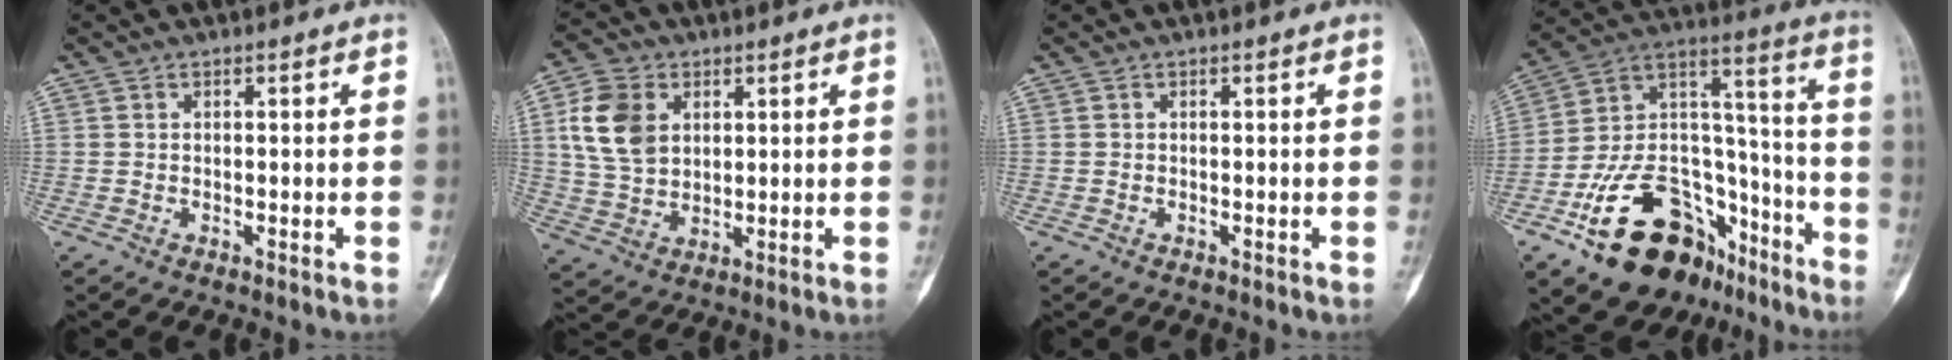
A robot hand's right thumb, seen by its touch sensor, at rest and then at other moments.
{"total": 11.0, "force": [3.2, 7.9, 6.9], "torque": [-0.122, -0.005, 0.065]}
{"total": 0.0}
{"total": 26.7, "force": [-15.4, 15.5, 15.4], "torque": [-0.237, 0.102, -0.250]}